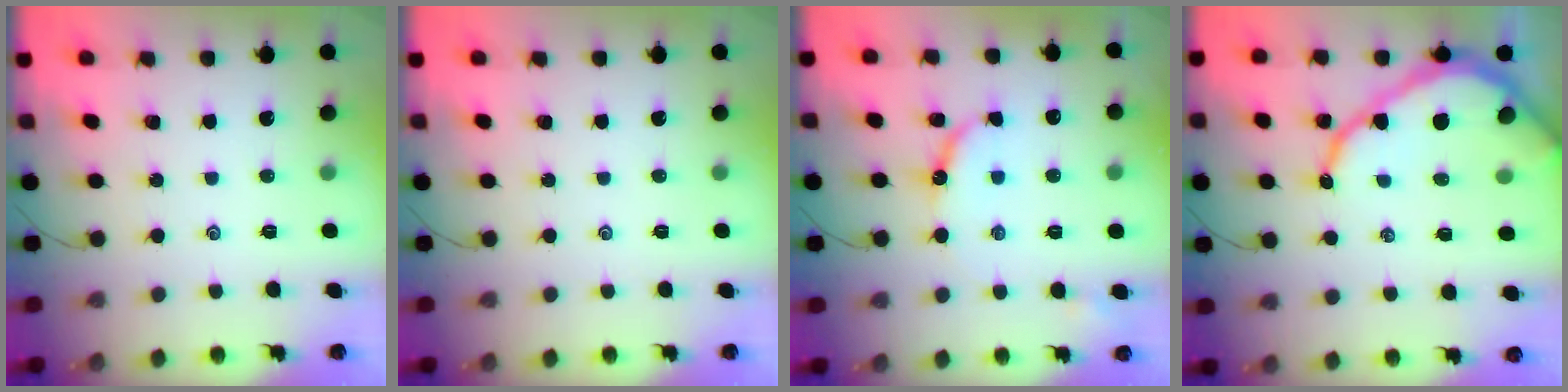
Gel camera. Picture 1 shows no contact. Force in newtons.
{"total": 0.0}
{"total": 8.0, "press": 7.9, "slide": 0.4}
{"total": 12.1, "press": 12.0, "slide": 1.3}